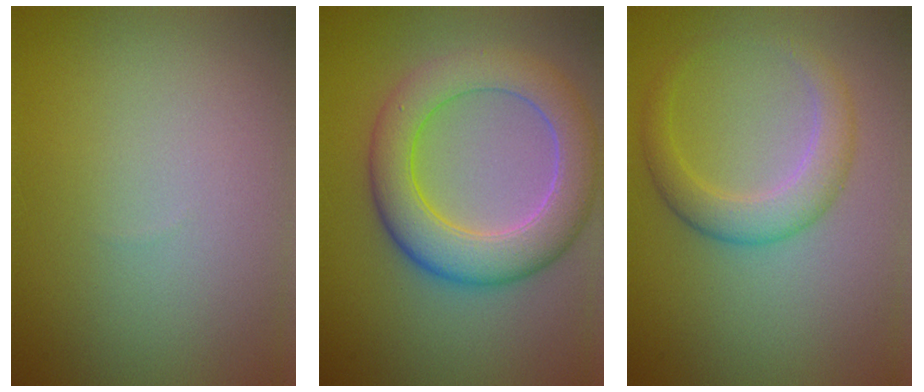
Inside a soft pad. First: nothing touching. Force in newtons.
{"total": 7.2, "press": 7.2, "slide": 0.5}
{"total": 2.6, "press": 2.6, "slide": 0.2}